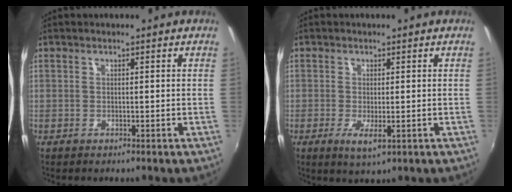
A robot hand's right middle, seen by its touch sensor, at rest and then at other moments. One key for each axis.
{"total": 3.6, "fx": -1.1, "fy": 0.9, "fz": 3.3, "tx": -0.063, "ty": -0.013, "tz": -0.014}